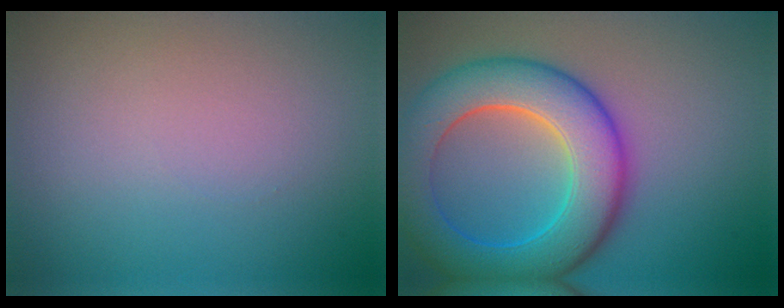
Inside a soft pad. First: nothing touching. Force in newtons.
{"total": 9.4, "press": 9.4, "slide": 0.3}